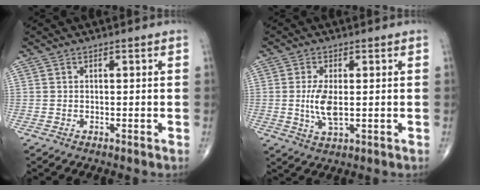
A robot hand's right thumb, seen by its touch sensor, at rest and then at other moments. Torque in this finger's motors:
{"motor_torque": [1.24, 1.21, 0.83, -0.37, 0.04]}